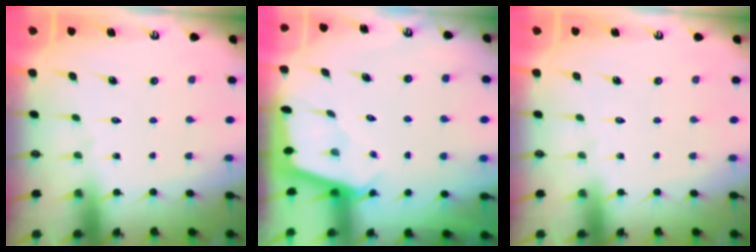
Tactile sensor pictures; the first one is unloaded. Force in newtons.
{"total": 2.0, "press": 2.0, "slide": 0.2}
{"total": 0.0}